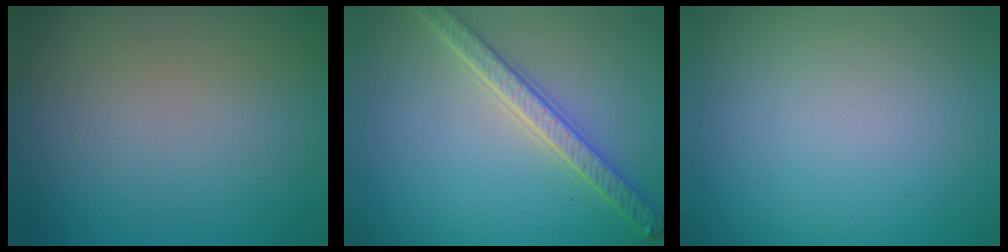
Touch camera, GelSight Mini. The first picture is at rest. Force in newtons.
{"total": 4.2, "press": 3.6, "slide": 2.3}
{"total": 0.0}